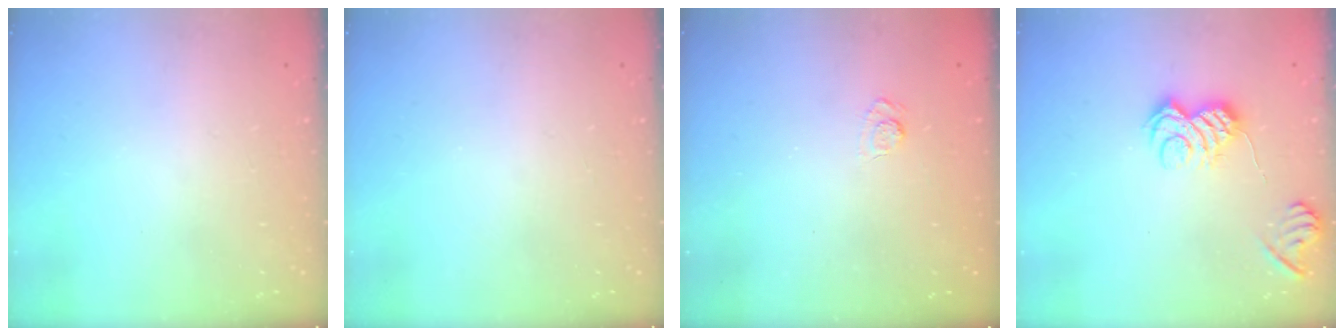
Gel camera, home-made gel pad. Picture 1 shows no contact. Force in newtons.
{"total": 0.0}
{"total": 2.7, "press": 2.3, "slide": 1.4}
{"total": 8.8, "press": 8.7, "slide": 1.3}